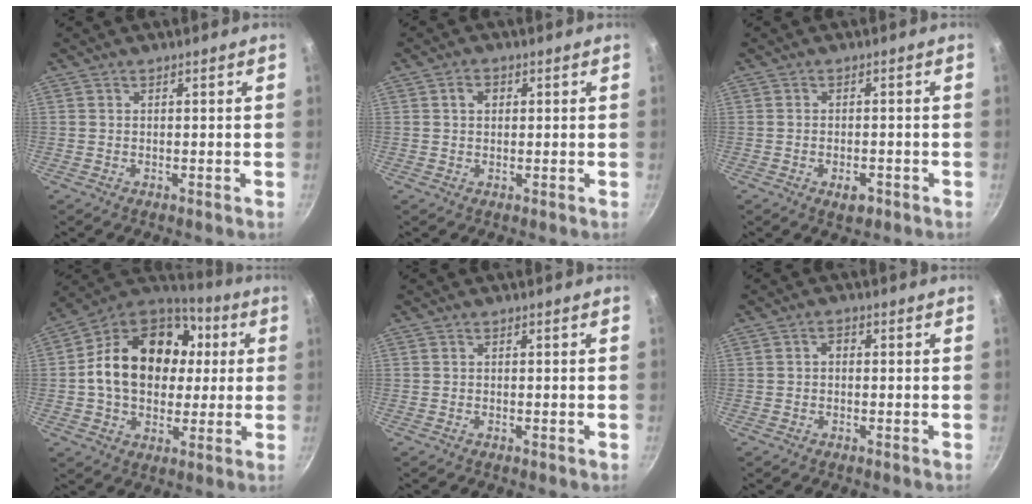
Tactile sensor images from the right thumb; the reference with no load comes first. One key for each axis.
{"total": 2.6, "fx": 0.6, "fy": 2.0, "fz": 1.5, "tx": -0.016, "ty": 0.004, "tz": 0.007}
{"total": 3.4, "fx": -1.7, "fy": 1.8, "fz": 2.3, "tx": -0.031, "ty": 0.008, "tz": -0.023}
{"total": 22.1, "fx": 2.6, "fy": 16.5, "fz": 14.5, "tx": -0.228, "ty": 0.029, "tz": 0.036}
{"total": 0.0}
{"total": 1.5, "fx": -0.1, "fy": 1.2, "fz": 1.0, "tx": -0.014, "ty": 0.009, "tz": -0.003}